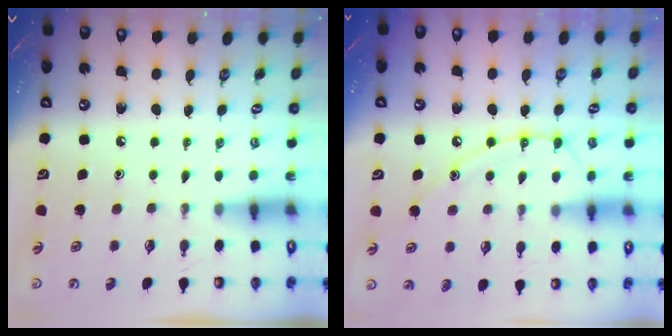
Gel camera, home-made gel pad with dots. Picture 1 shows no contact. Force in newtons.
{"total": 11.9, "press": 11.8, "slide": 0.9}